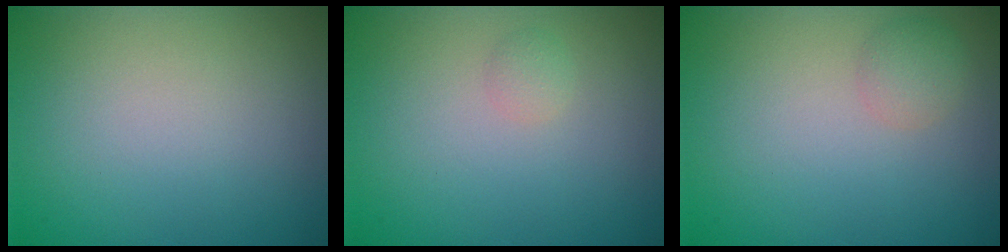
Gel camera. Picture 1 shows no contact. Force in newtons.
{"total": 0.8, "press": 0.8, "slide": 0.0}
{"total": 1.5, "press": 1.5, "slide": 0.0}